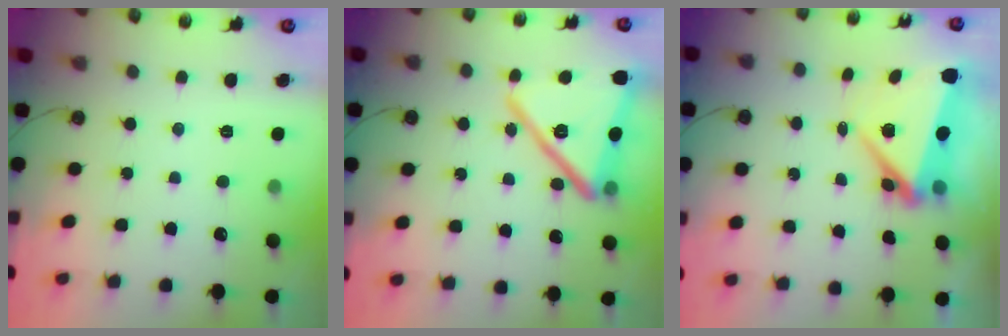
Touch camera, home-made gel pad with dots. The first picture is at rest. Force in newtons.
{"total": 21.8, "press": 20.7, "slide": 6.8}
{"total": 7.5, "press": 7.4, "slide": 0.9}